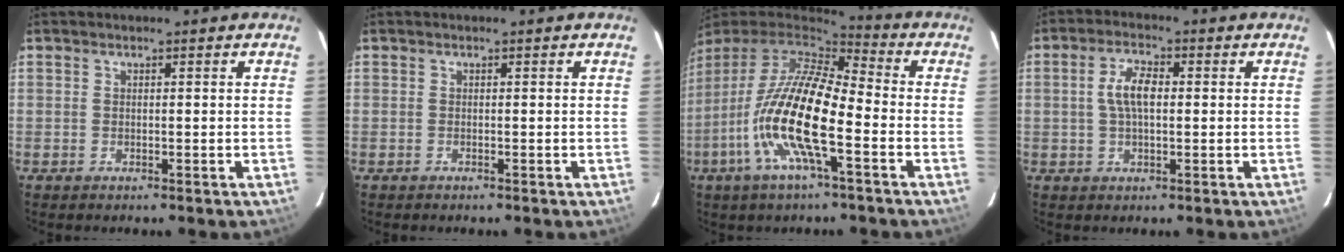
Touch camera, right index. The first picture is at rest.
{"total": 0.0}
{"total": 18.3, "force": [-6.4, 4.5, 16.5], "torque": [-0.320, -0.025, -0.132]}
{"total": 5.6, "force": [0.4, 2.5, 5.0], "torque": [-0.099, 0.011, 0.009]}